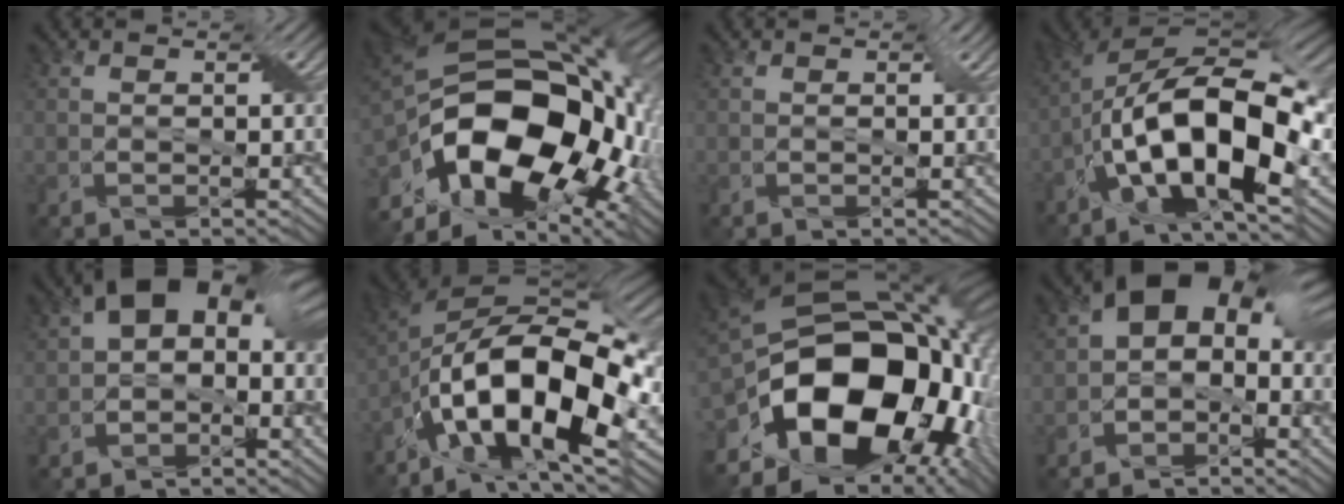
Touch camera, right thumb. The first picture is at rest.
{"total": 20.4, "force": [-4.4, 12.7, 15.4], "torque": [-0.337, -0.028, -0.066]}
{"total": 0.5, "force": [0.2, 0.4, 0.3], "torque": [-0.002, 0.003, 0.000]}
{"total": 16.9, "force": [-4.7, 7.0, 14.7], "torque": [-0.268, 0.011, -0.093]}
{"total": 10.5, "force": [0.4, 7.1, 7.7], "torque": [-0.102, -0.001, 0.009]}
{"total": 17.7, "force": [-6.4, 7.8, 14.6], "torque": [-0.283, 0.005, -0.125]}
{"total": 22.0, "force": [-4.4, 14.9, 15.6], "torque": [-0.325, -0.046, -0.050]}
{"total": 11.2, "force": [-0.8, 7.7, 8.0], "torque": [-0.109, 0.001, -0.010]}